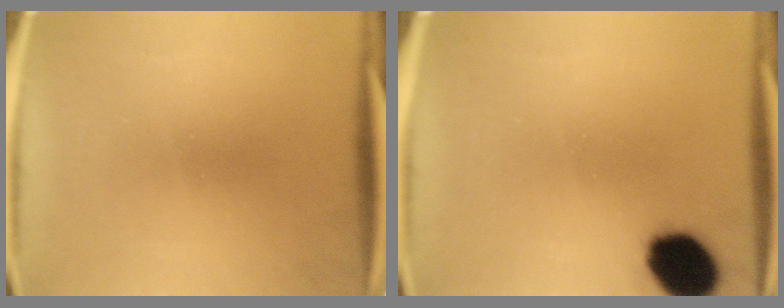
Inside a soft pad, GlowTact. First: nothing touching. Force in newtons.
{"total": 12.0}